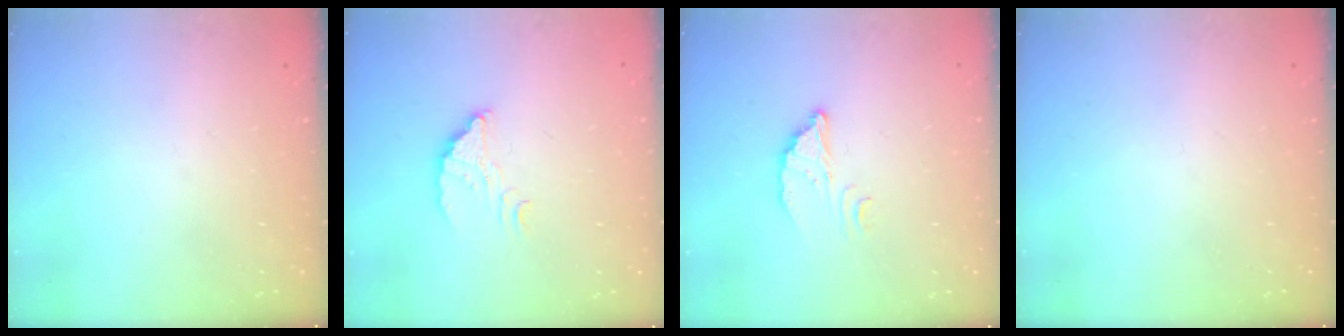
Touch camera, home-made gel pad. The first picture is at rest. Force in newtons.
{"total": 3.7, "press": 3.7, "slide": 0.3}
{"total": 3.7, "press": 3.7, "slide": 0.2}
{"total": 0.0}